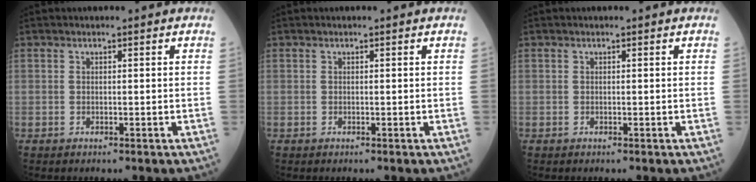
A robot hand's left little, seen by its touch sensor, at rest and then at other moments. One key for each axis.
{"total": 0.0}
{"total": 0.0}